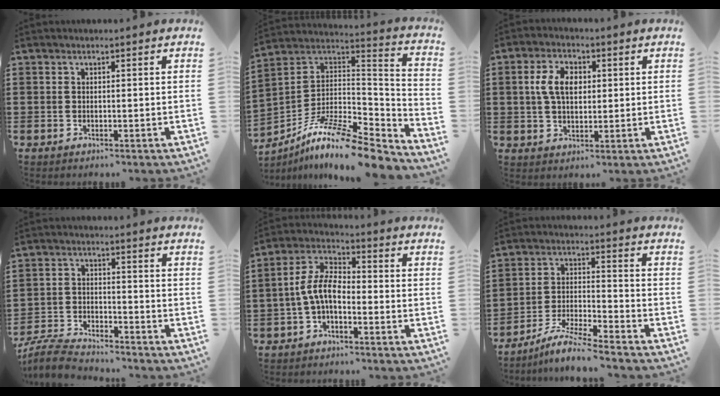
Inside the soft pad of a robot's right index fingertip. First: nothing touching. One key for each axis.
{"total": 12.0, "fx": -9.2, "fy": 2.5, "fz": 7.3, "tx": -0.131, "ty": 0.014, "tz": -0.176}
{"total": 6.1, "fx": 1.0, "fy": 3.8, "fz": 4.6, "tx": -0.116, "ty": 0.010, "tz": 0.010}
{"total": 5.5, "fx": -5.4, "fy": 0.4, "fz": 0.9, "tx": -0.035, "ty": 0.000, "tz": -0.113}
{"total": 6.7, "fx": -1.8, "fy": 3.2, "fz": 5.6, "tx": -0.135, "ty": 0.003, "tz": -0.043}
{"total": 6.2, "fx": -5.9, "fy": -0.5, "fz": 2.1, "tx": -0.054, "ty": -0.014, "tz": -0.119}